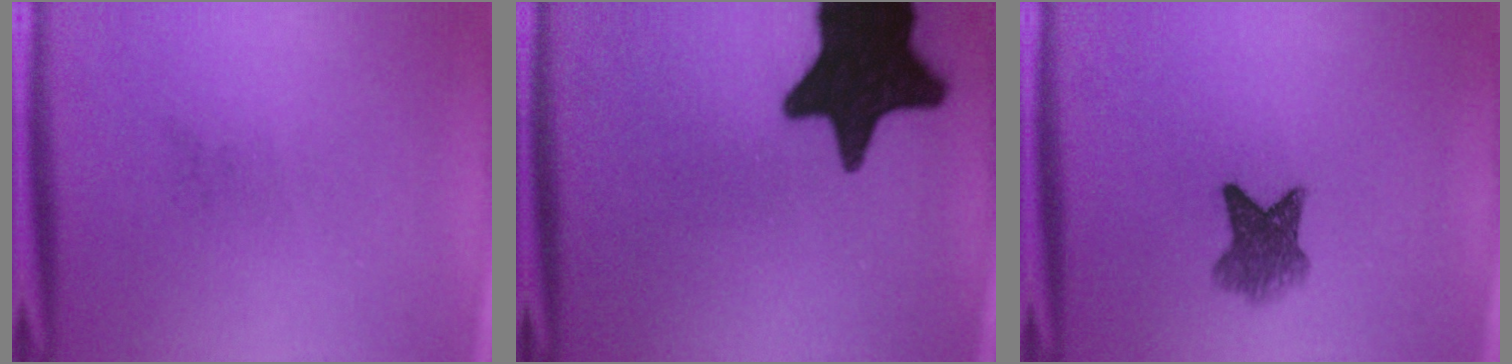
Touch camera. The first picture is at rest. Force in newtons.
{"total": 18.2}
{"total": 5.2}